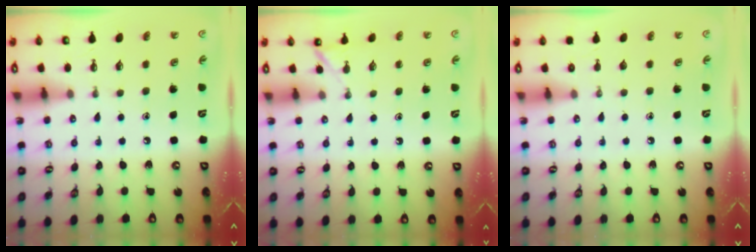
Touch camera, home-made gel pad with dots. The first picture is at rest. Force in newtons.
{"total": 2.1, "press": 2.1, "slide": 0.3}
{"total": 0.0}